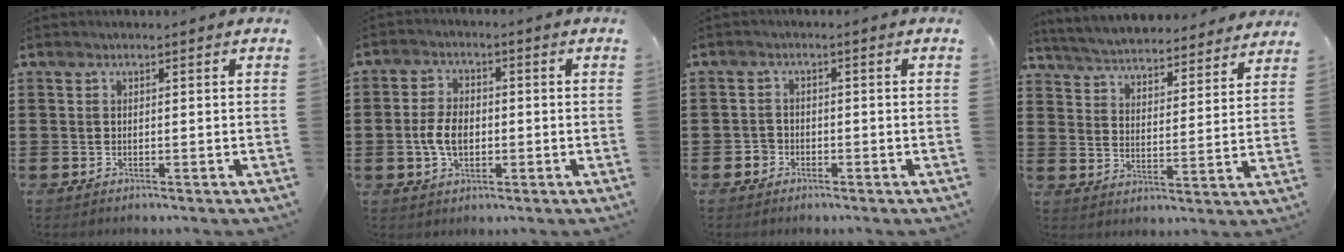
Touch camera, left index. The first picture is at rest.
{"total": 5.3, "force": [-0.8, 3.2, 4.2], "torque": [-0.099, 0.000, -0.020]}
{"total": 1.7, "force": [-1.1, 1.3, 0.2], "torque": [-0.010, 0.002, -0.025]}
{"total": 4.7, "force": [4.7, -0.2, 0.1], "torque": [-0.027, -0.038, 0.078]}